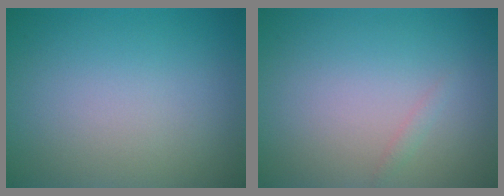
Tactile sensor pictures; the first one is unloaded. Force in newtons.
{"total": 0.6, "press": 0.6, "slide": 0.1}